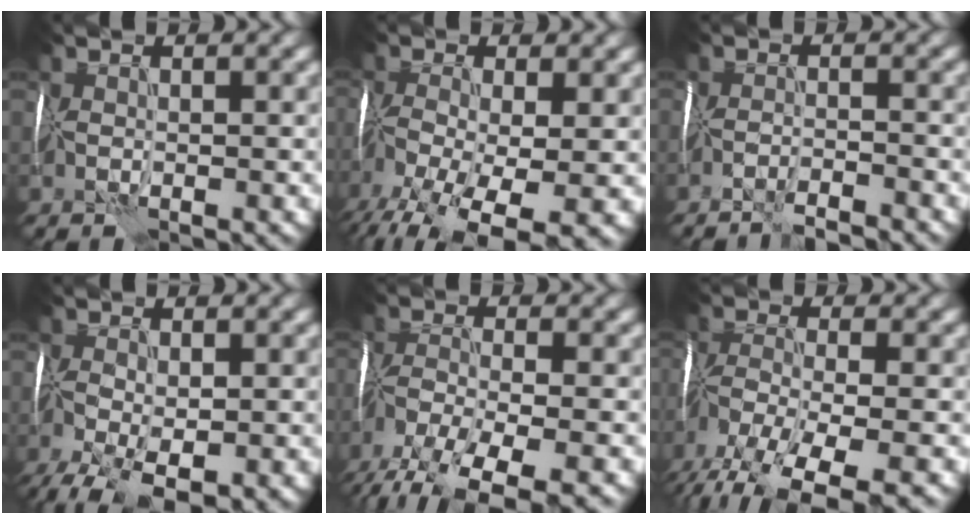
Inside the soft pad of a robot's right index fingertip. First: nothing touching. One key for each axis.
{"total": 12.2, "fx": -6.7, "fy": 4.9, "fz": 9.0, "tx": -0.190, "ty": -0.039, "tz": -0.091}
{"total": 3.9, "fx": -3.8, "fy": 0.2, "fz": 1.2, "tx": -0.019, "ty": 0.000, "tz": -0.058}
{"total": 7.4, "fx": -3.7, "fy": 3.3, "fz": 5.5, "tx": -0.118, "ty": -0.022, "tz": -0.059}
{"total": 10.1, "fx": -7.4, "fy": 2.8, "fz": 6.3, "tx": -0.123, "ty": -0.029, "tz": -0.127}
{"total": 11.2, "fx": -7.9, "fy": 3.3, "fz": 7.3, "tx": -0.146, "ty": -0.026, "tz": -0.131}